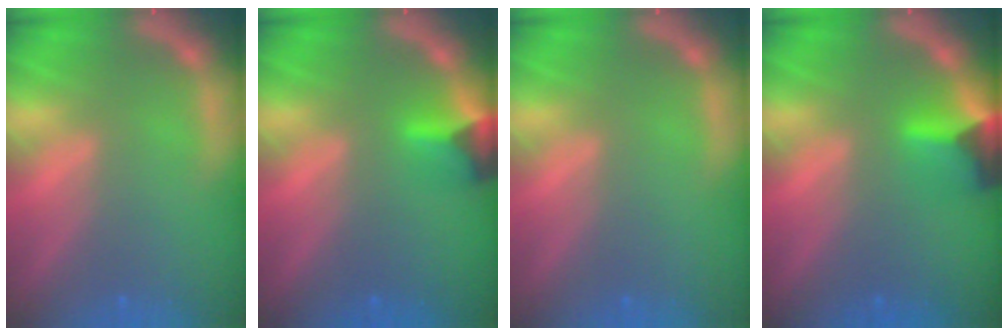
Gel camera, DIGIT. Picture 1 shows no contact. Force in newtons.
{"total": 2.9}
{"total": 0.0}
{"total": 3.9}